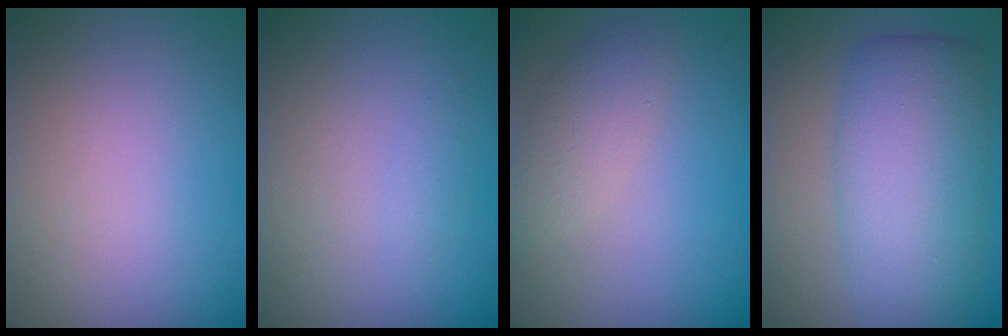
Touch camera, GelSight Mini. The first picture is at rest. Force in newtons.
{"total": 0.7, "press": 0.7, "slide": 0.0}
{"total": 2.5, "press": 2.5, "slide": 0.0}
{"total": 8.0, "press": 8.0, "slide": 0.1}